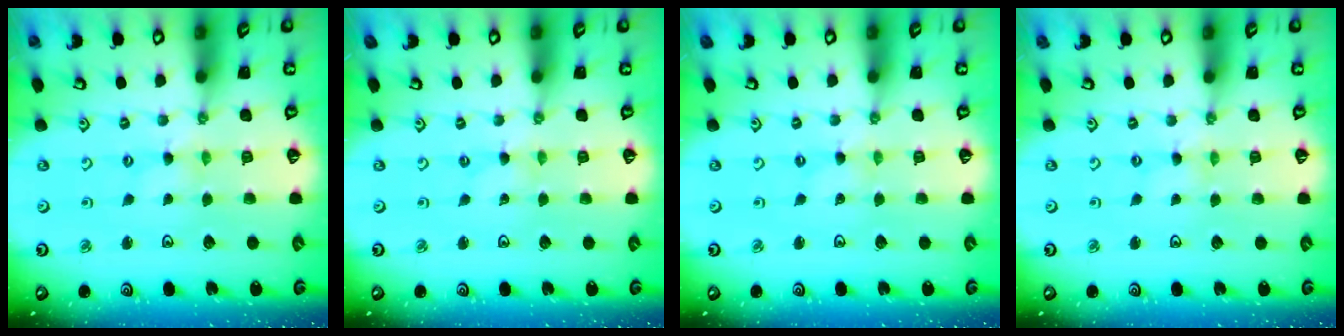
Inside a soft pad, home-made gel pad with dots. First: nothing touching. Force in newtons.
{"total": 0.0}
{"total": 0.0}
{"total": 0.0}